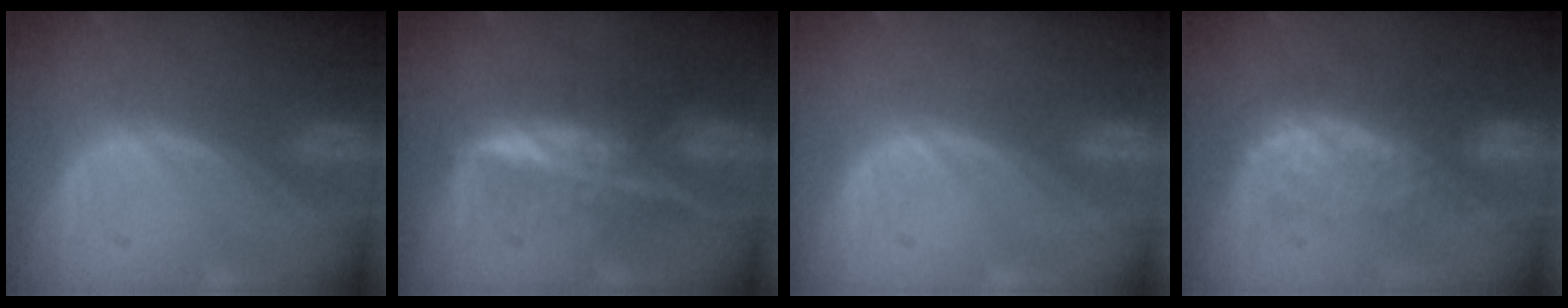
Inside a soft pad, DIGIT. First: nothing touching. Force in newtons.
{"total": 7.3, "press": 6.1, "slide": 4.0}
{"total": 0.0}
{"total": 7.5, "press": 7.3, "slide": 1.7}